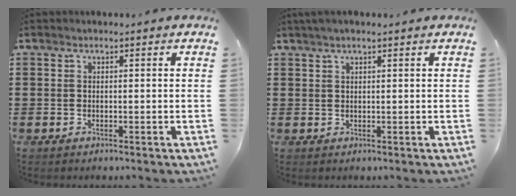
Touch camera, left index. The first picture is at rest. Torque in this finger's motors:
{"motor_torque": [1.58, 0.56, 0.19, 0.06]}